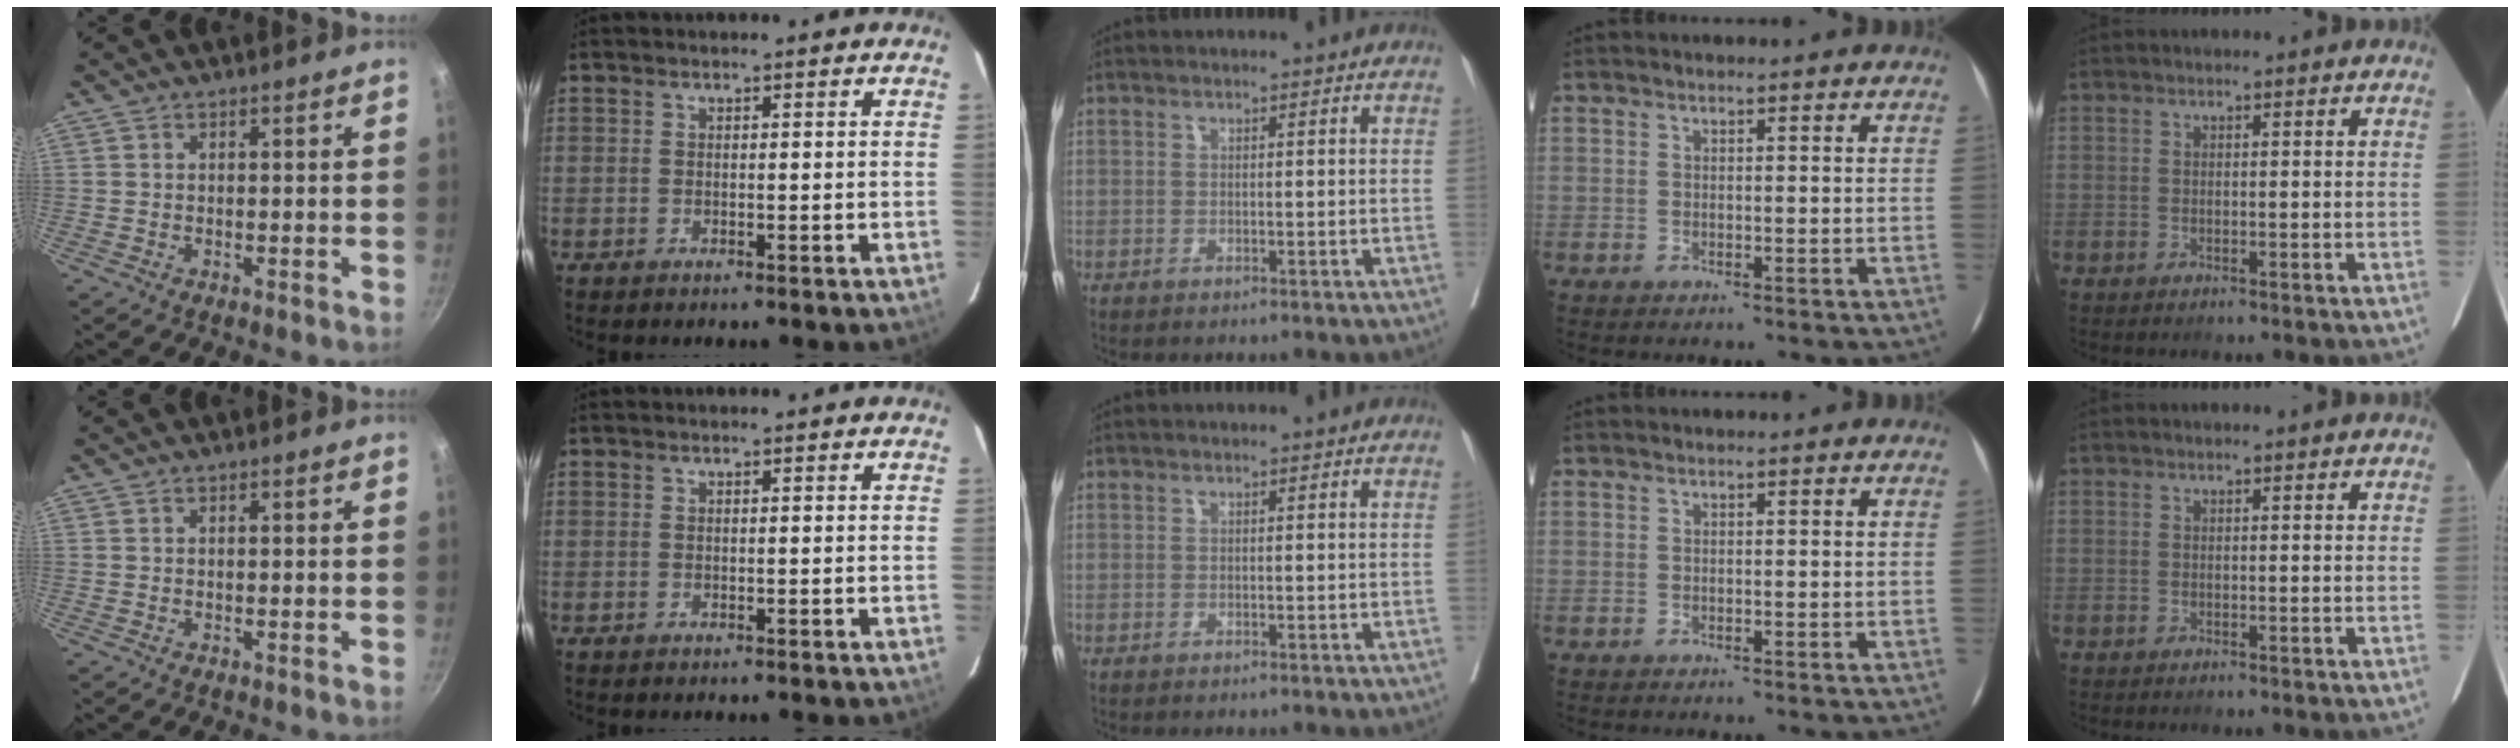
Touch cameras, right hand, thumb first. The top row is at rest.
{}